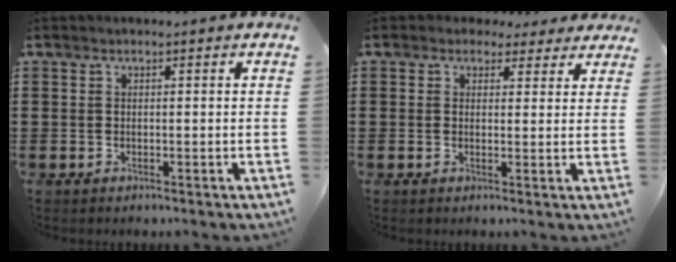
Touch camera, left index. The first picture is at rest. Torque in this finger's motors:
{"motor_torque": [2.14, 0.00, 0.04, -0.12]}